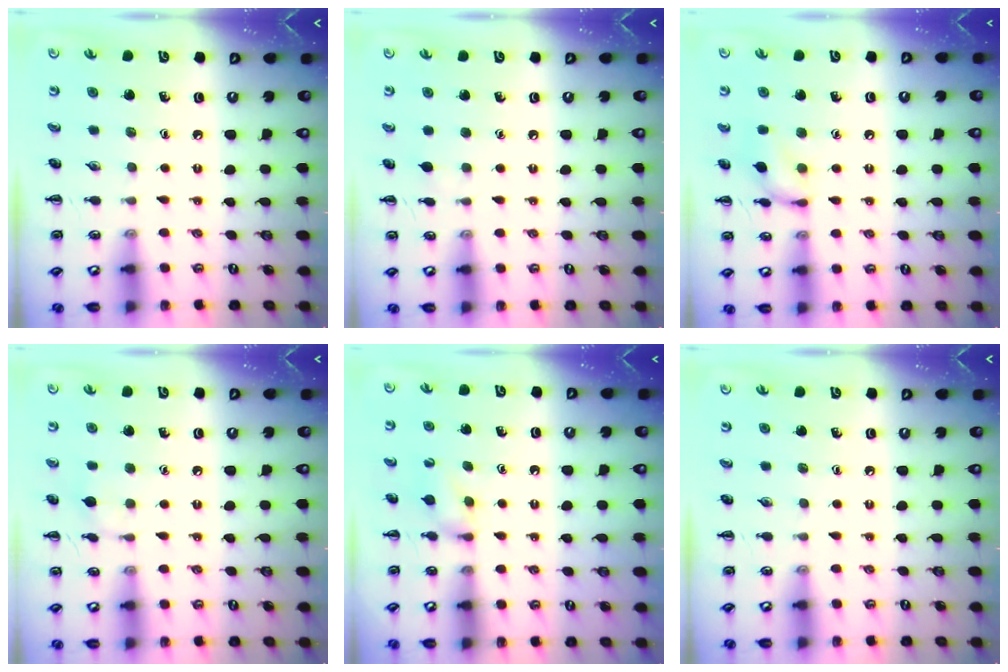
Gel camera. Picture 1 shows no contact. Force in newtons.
{"total": 3.0, "press": 2.7, "slide": 1.2}
{"total": 9.0, "press": 9.0, "slide": 0.6}
{"total": 6.5, "press": 6.3, "slide": 1.8}
{"total": 5.4, "press": 5.1, "slide": 1.8}
{"total": 0.0}